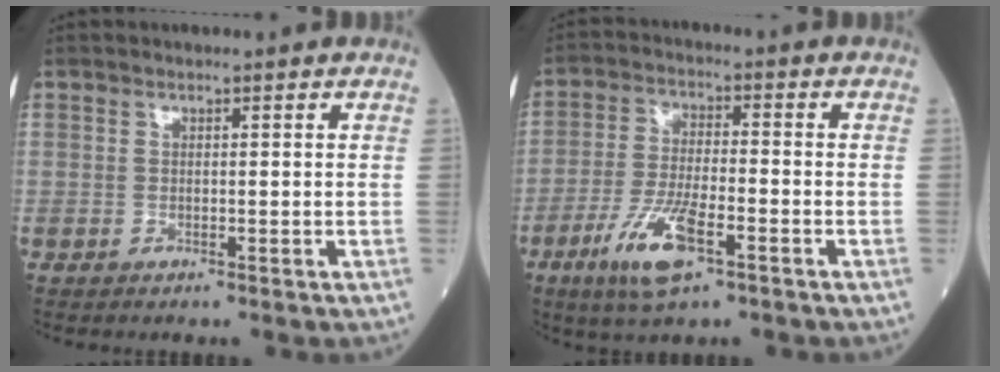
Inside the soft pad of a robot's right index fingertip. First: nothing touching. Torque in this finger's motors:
{"motor_torque": [0.29, -0.22, 0.20, 0.06]}